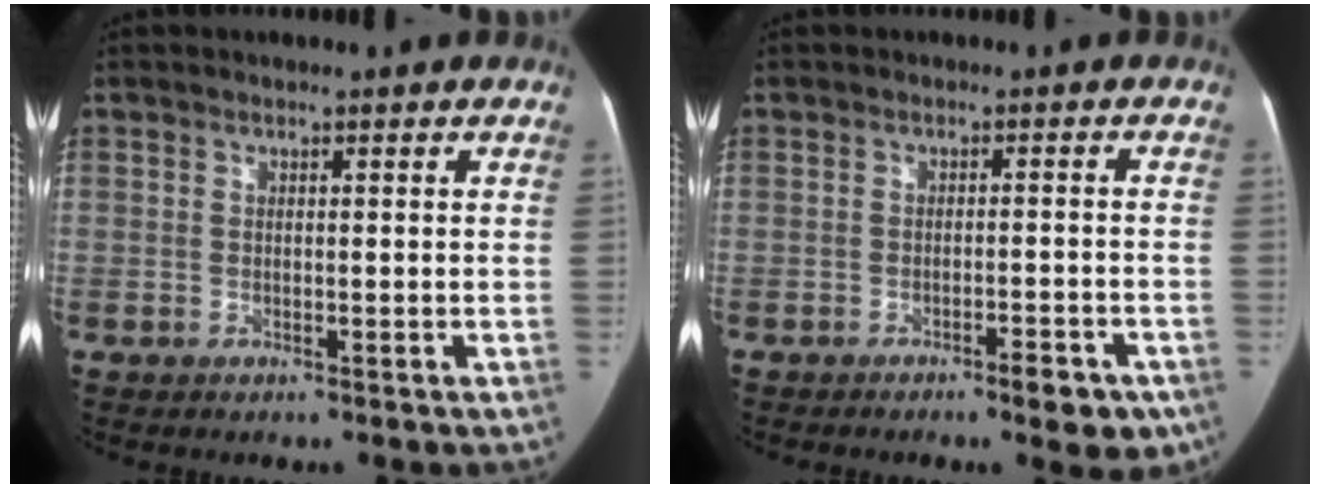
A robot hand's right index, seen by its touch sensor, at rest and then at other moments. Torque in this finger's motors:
{"motor_torque": [0.13, -0.06, 0.06, 0.01]}